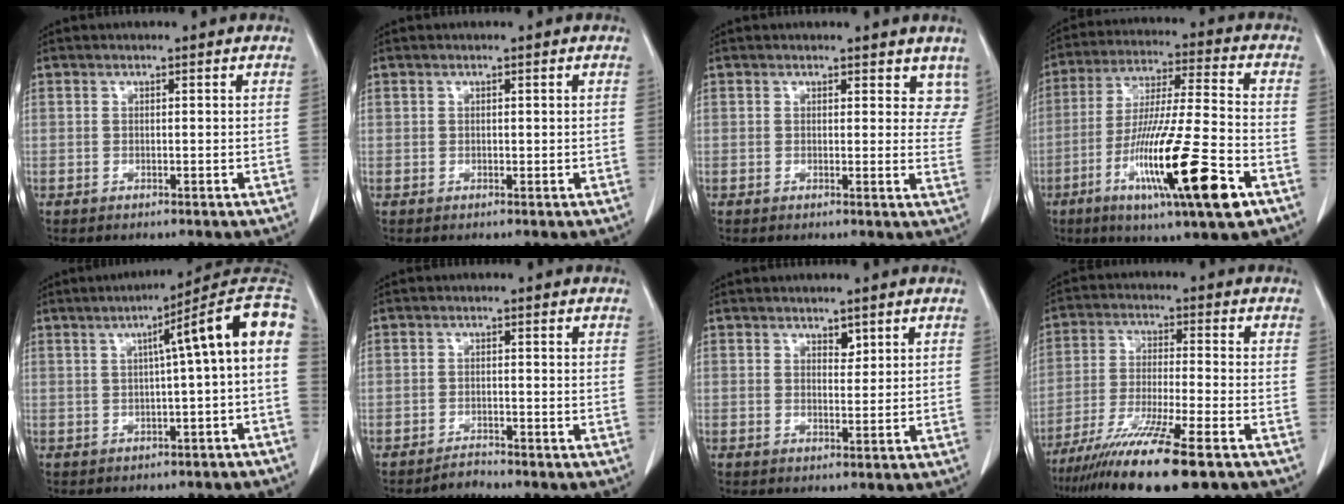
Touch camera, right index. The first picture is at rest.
{"total": 0.5, "force": [0.1, 0.4, 0.3], "torque": [-0.004, 0.001, 0.002]}
{"total": 5.9, "force": [5.0, 2.6, 1.8], "torque": [0.014, -0.018, 0.039]}
{"total": 19.5, "force": [-8.2, 0.7, 17.7], "torque": [-0.318, -0.033, -0.141]}
{"total": 11.4, "force": [1.6, -0.1, 11.3], "torque": [-0.144, 0.040, 0.012]}
{"total": 1.6, "force": [-1.5, 0.1, -0.5], "torque": [0.017, -0.004, -0.027]}
{"total": 1.7, "force": [1.2, 0.9, 0.8], "torque": [-0.008, -0.006, 0.020]}
{"total": 13.8, "force": [-9.7, 0.2, 9.9], "torque": [-0.188, -0.043, -0.170]}